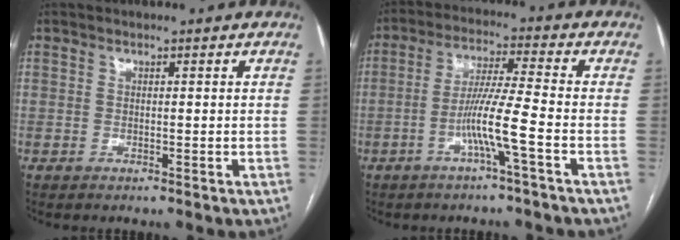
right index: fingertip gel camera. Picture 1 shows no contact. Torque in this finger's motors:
{"motor_torque": [1.18, -0.55, 0.61, 0.14]}